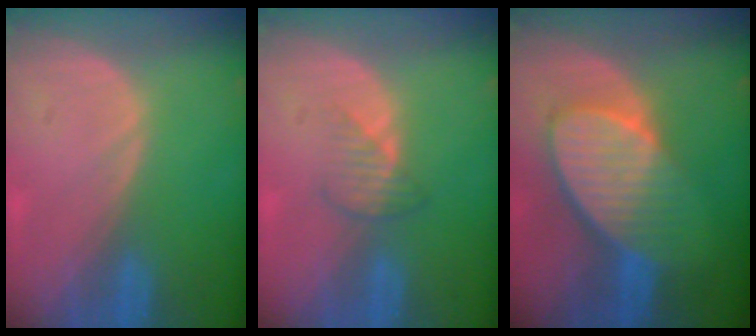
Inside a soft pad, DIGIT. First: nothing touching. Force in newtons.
{"total": 2.5, "press": 2.5, "slide": 0.4}
{"total": 8.9, "press": 8.0, "slide": 3.9}